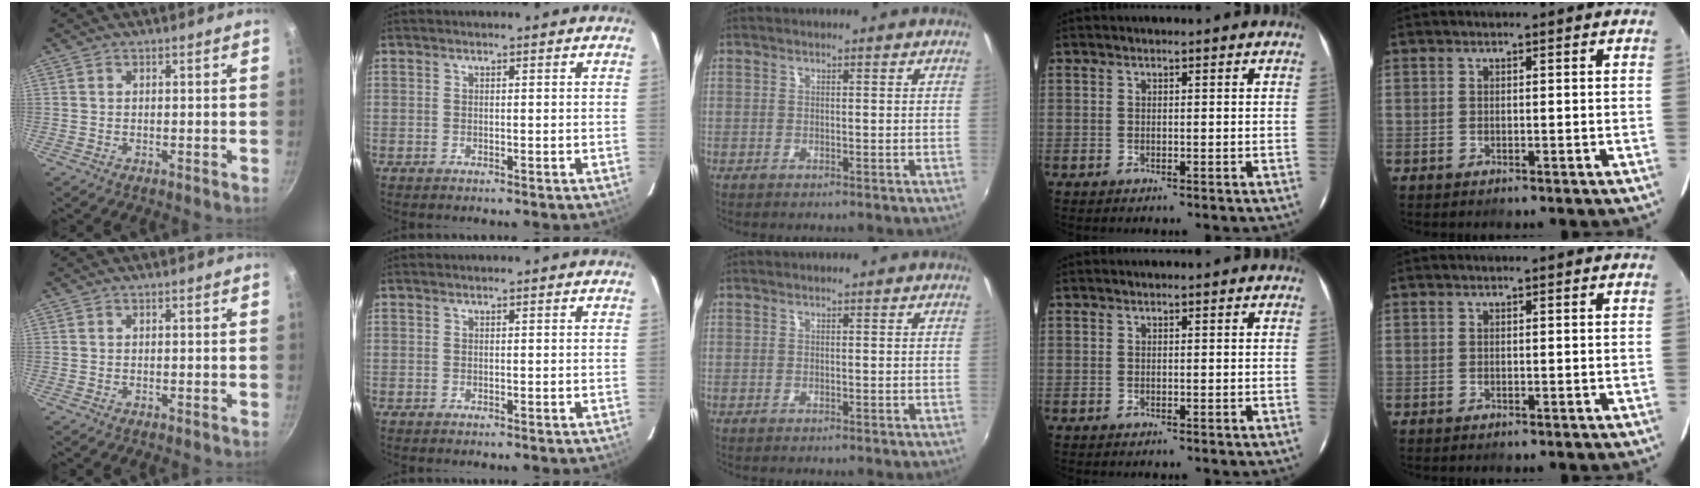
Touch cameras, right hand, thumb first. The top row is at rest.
{}